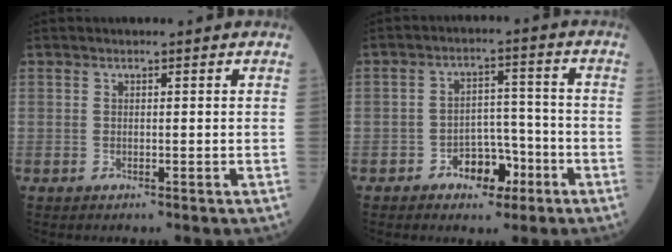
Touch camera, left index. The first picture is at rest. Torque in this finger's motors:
{"motor_torque": [0.02, 0.15, 0.08, 0.02]}